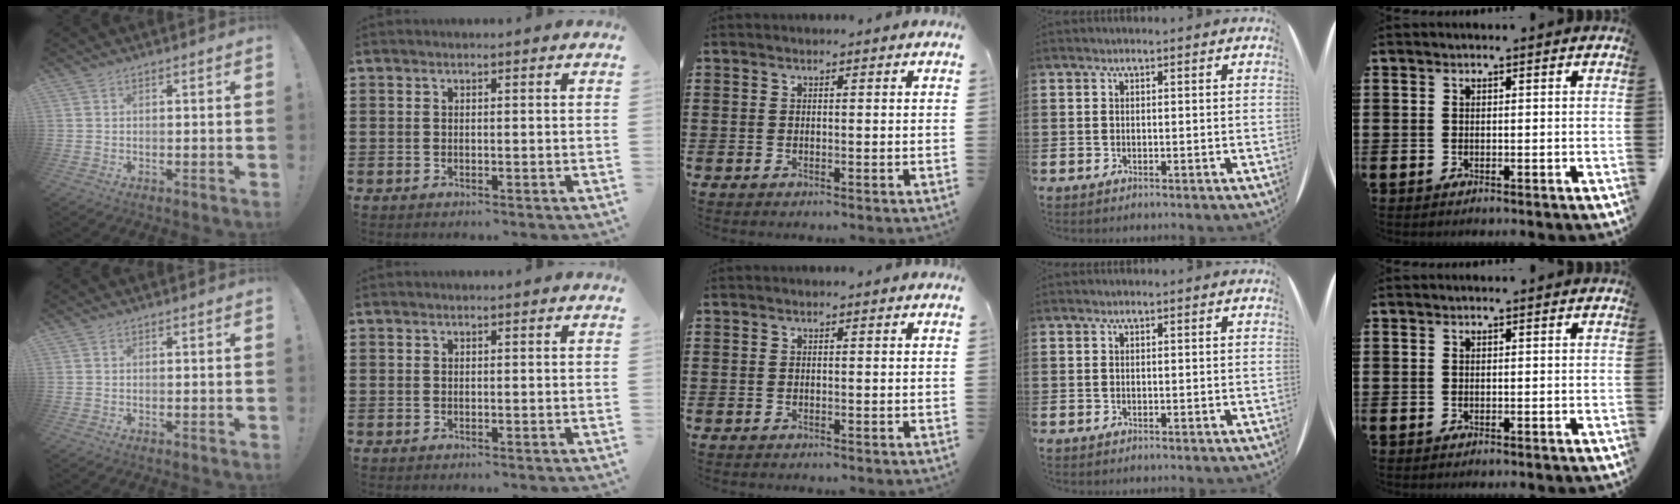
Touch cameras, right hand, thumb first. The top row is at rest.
{}